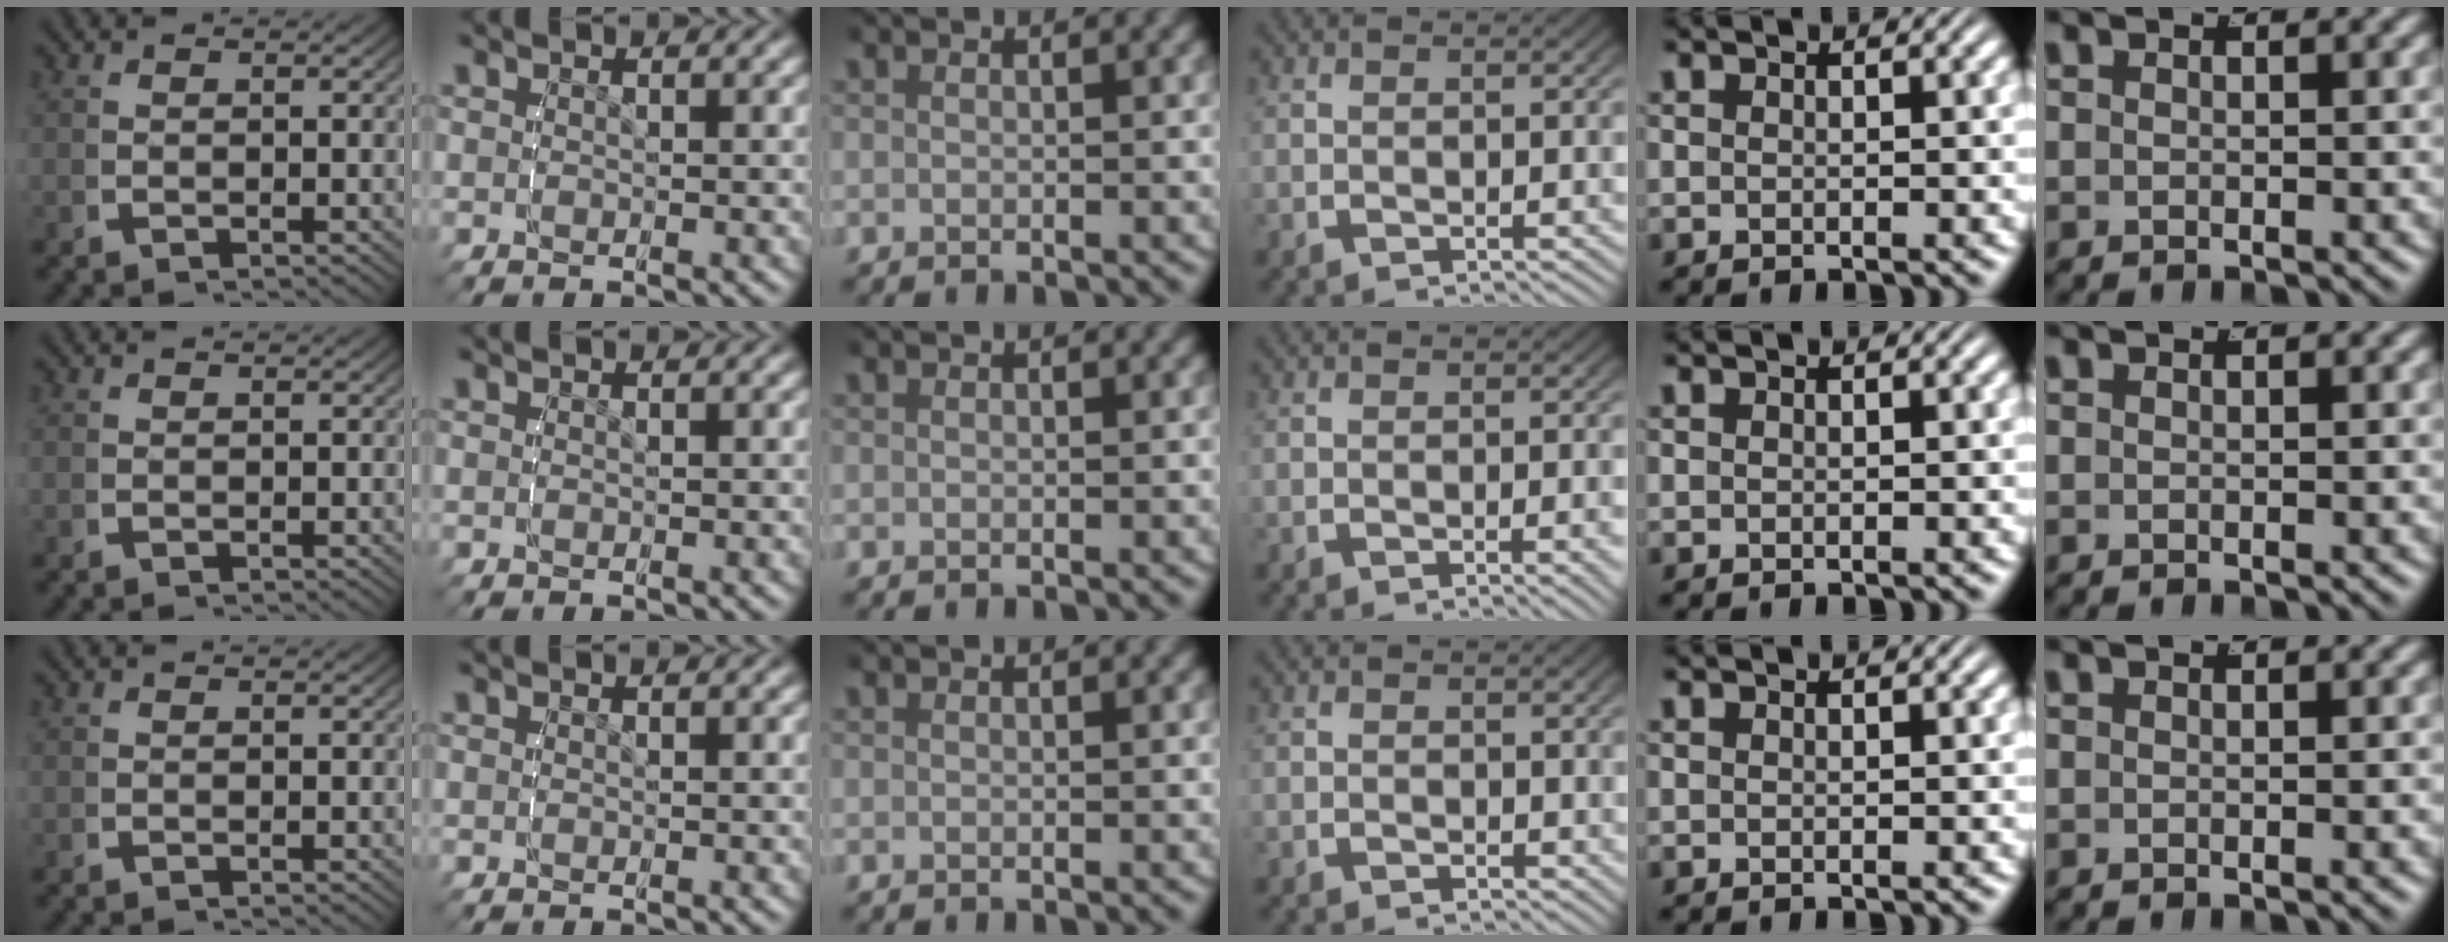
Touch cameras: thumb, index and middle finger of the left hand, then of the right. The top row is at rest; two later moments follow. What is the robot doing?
{"motion": "lift_and_place", "object": "cubes"}